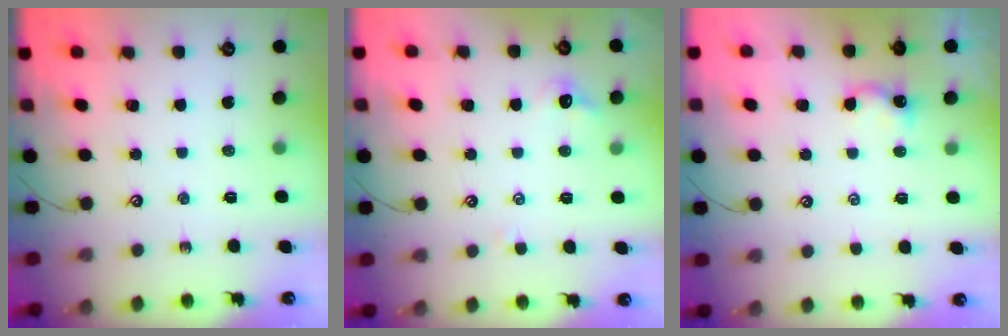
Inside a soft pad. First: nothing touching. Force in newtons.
{"total": 1.2, "press": 1.0, "slide": 0.7}
{"total": 2.9, "press": 2.9, "slide": 0.3}